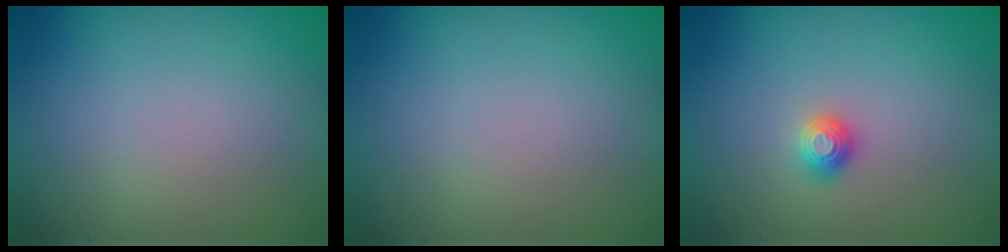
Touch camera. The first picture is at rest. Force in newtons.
{"total": 0.0}
{"total": 1.1, "press": 1.1, "slide": 0.2}